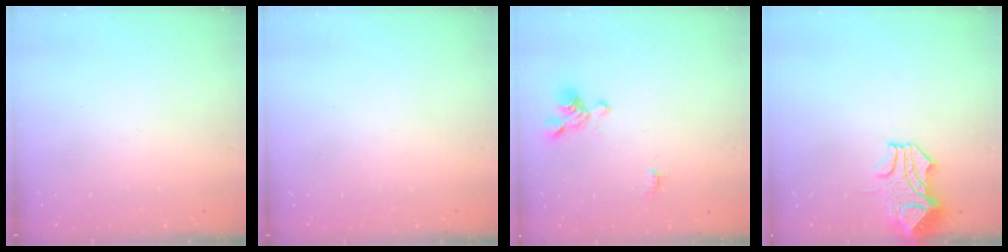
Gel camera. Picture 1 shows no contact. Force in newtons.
{"total": 0.0}
{"total": 1.3, "press": 0.8, "slide": 1.0}
{"total": 1.5, "press": 0.8, "slide": 1.3}